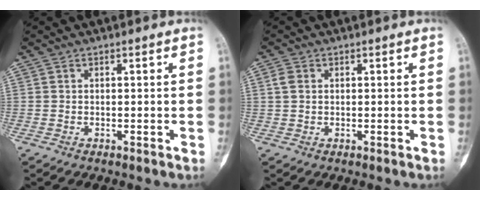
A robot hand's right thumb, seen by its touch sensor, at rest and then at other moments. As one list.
[{"total": 2.2, "force": [0.5, 1.7, 1.4], "torque": [-0.031, 0.004, 0.008]}]